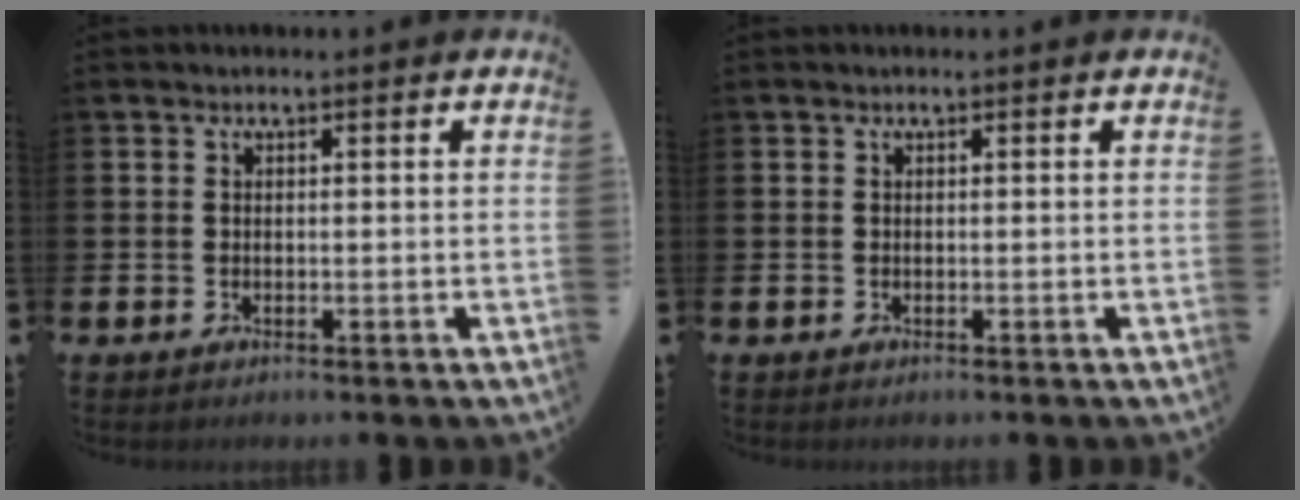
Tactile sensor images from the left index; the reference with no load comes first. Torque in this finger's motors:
{"motor_torque": [0.00, -0.02, 0.00, 0.02]}